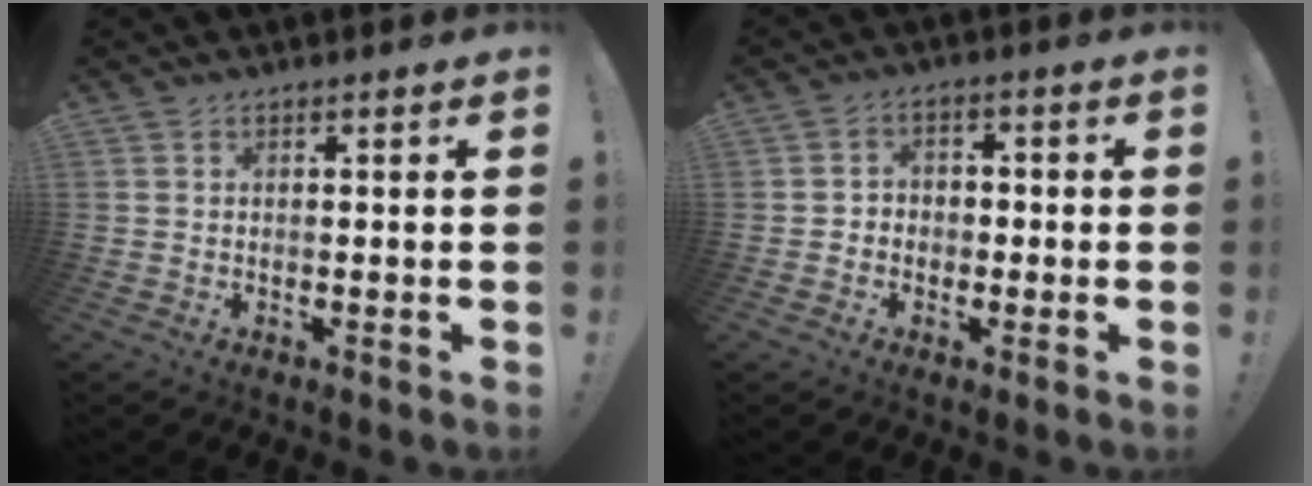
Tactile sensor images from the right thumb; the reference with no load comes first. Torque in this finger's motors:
{"motor_torque": [-0.25, 0.07, -0.14, 0.24, -0.08]}